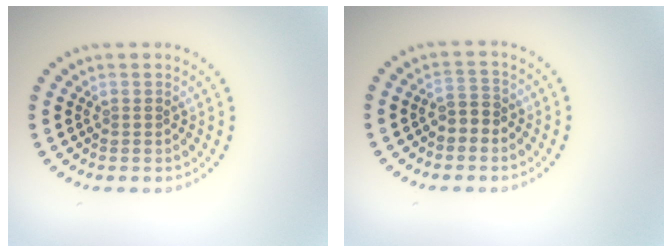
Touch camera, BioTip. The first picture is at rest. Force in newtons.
{"total": 1.8, "press": 1.6, "slide": 0.8}